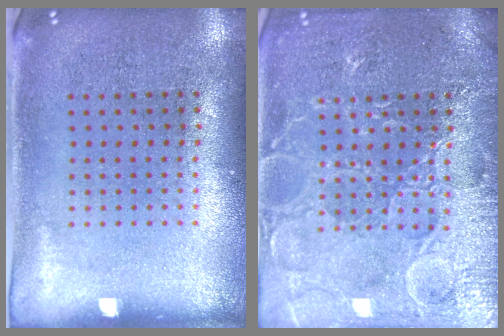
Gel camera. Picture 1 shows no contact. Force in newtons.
{"total": 6.2, "press": 6.1, "slide": 0.7}